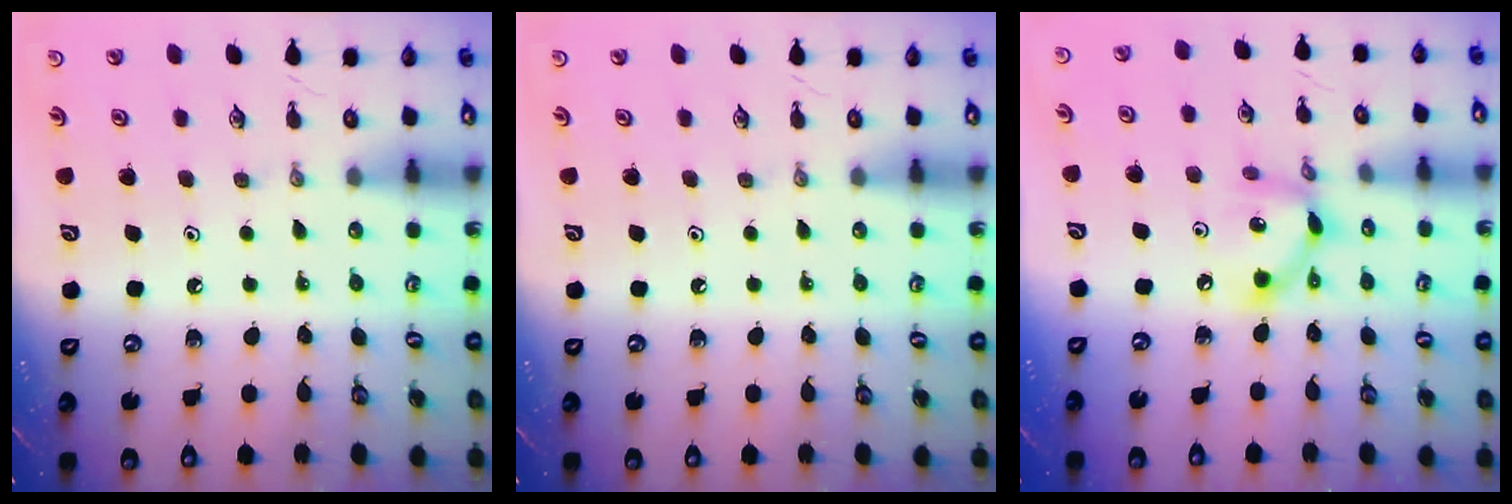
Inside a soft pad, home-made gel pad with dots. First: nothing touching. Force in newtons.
{"total": 0.0}
{"total": 9.7, "press": 9.7, "slide": 0.6}